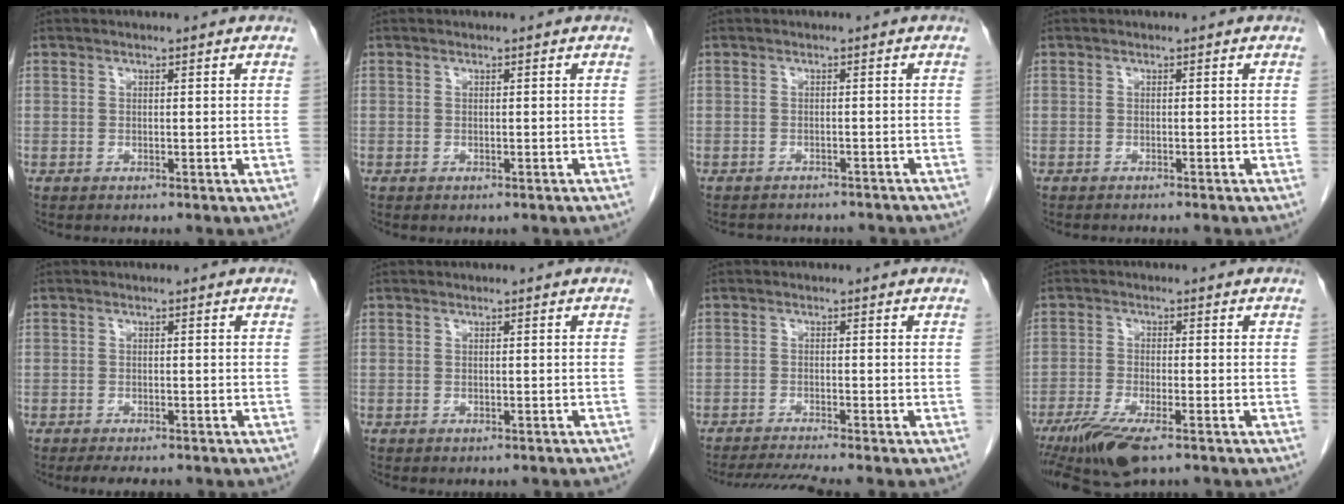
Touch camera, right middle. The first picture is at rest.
{"total": 0.7, "force": [-0.5, 0.3, 0.3], "torque": [-0.009, -0.001, -0.004]}
{"total": 9.7, "force": [-8.9, 2.9, 2.8], "torque": [-0.041, 0.004, -0.093]}
{"total": 3.6, "force": [-3.2, 0.3, 1.6], "torque": [-0.017, -0.003, -0.040]}
{"total": 4.1, "force": [-3.4, 1.4, 1.9], "torque": [-0.025, -0.009, -0.046]}
{"total": 1.9, "force": [-1.6, 0.7, 0.8], "torque": [-0.013, -0.003, -0.016]}
{"total": 5.9, "force": [-5.2, -1.3, 2.5], "torque": [-0.042, -0.020, -0.086]}
{"total": 9.3, "force": [-6.2, 1.9, 6.7], "torque": [-0.120, -0.022, -0.106]}